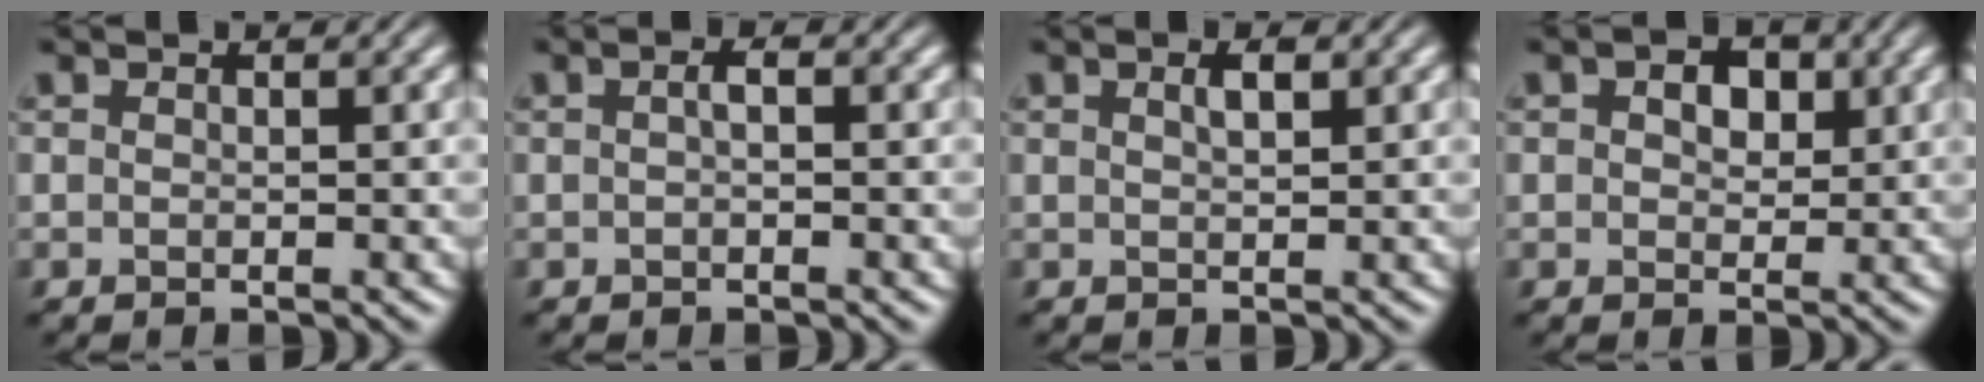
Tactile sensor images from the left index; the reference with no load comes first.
{"total": 0.9, "force": [-0.1, 0.2, 0.9], "torque": [-0.018, 0.002, 0.000]}
{"total": 1.4, "force": [0.7, 0.4, 1.1], "torque": [-0.019, 0.003, 0.012]}
{"total": 2.7, "force": [0.9, 1.9, 1.8], "torque": [-0.028, 0.002, 0.011]}